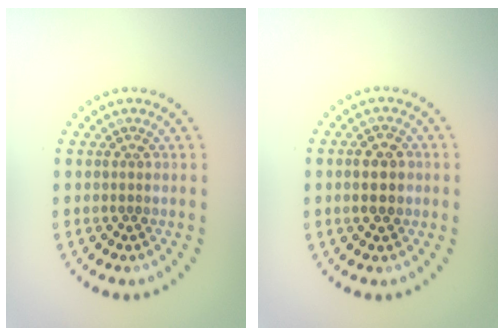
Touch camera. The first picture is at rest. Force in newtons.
{"total": 2.6, "press": 2.6, "slide": 0.1}